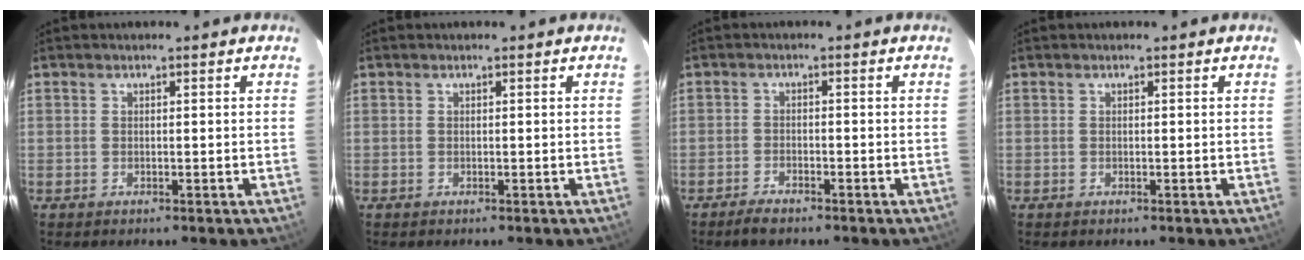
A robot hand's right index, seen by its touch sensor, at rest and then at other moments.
{"total": 0.0}
{"total": 3.0, "force": [-2.5, 0.8, 1.4], "torque": [-0.043, -0.002, -0.050]}
{"total": 0.0}